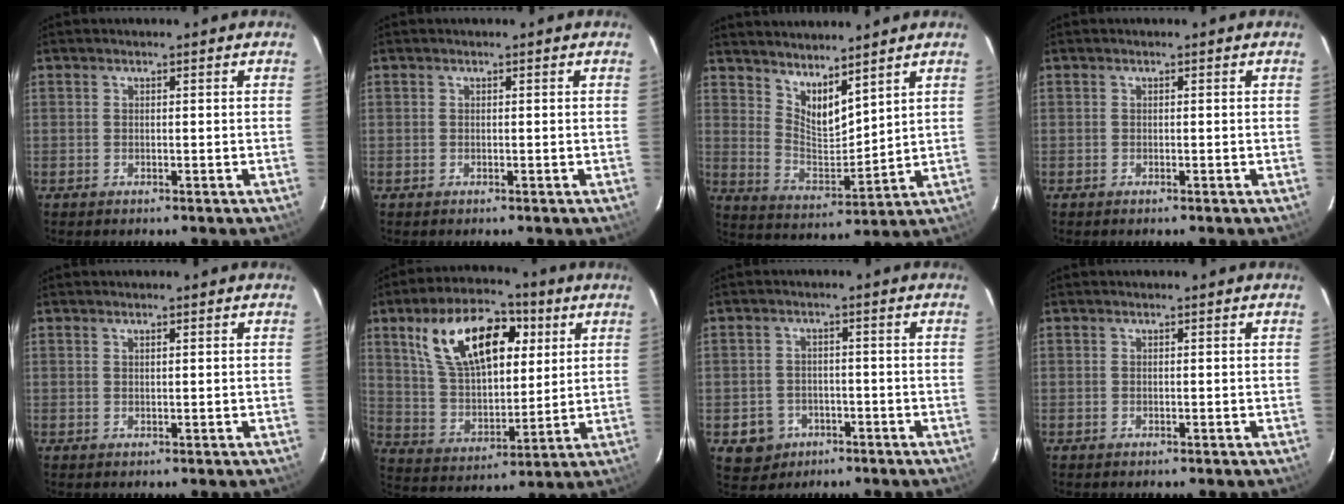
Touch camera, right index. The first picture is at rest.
{"total": 0.0}
{"total": 9.2, "force": [7.3, 2.7, 4.9], "torque": [-0.081, -0.009, 0.139]}
{"total": 0.0}
{"total": 0.6, "force": [0.4, 0.1, 0.4], "torque": [-0.006, 0.002, 0.008]}
{"total": 19.6, "force": [8.1, 10.3, 14.7], "torque": [-0.269, 0.033, 0.150]}
{"total": 5.8, "force": [-2.5, 5.1, 1.1], "torque": [-0.035, 0.013, -0.028]}
{"total": 0.0}